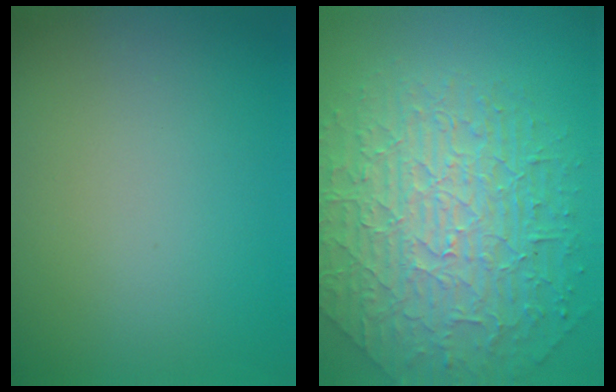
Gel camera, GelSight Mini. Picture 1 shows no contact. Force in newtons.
{"total": 7.2, "press": 5.8, "slide": 4.2}